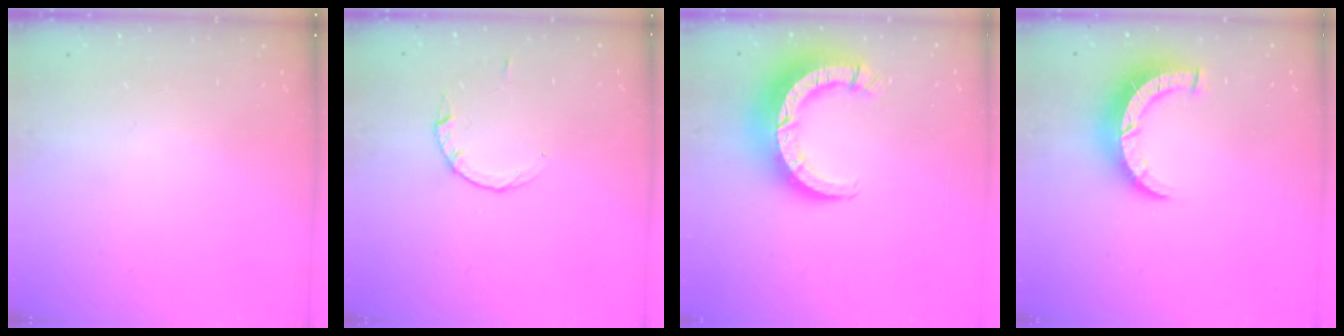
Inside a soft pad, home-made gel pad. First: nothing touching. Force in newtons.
{"total": 2.8, "press": 2.8, "slide": 0.4}
{"total": 12.5, "press": 12.4, "slide": 1.3}
{"total": 8.4, "press": 8.4, "slide": 0.3}